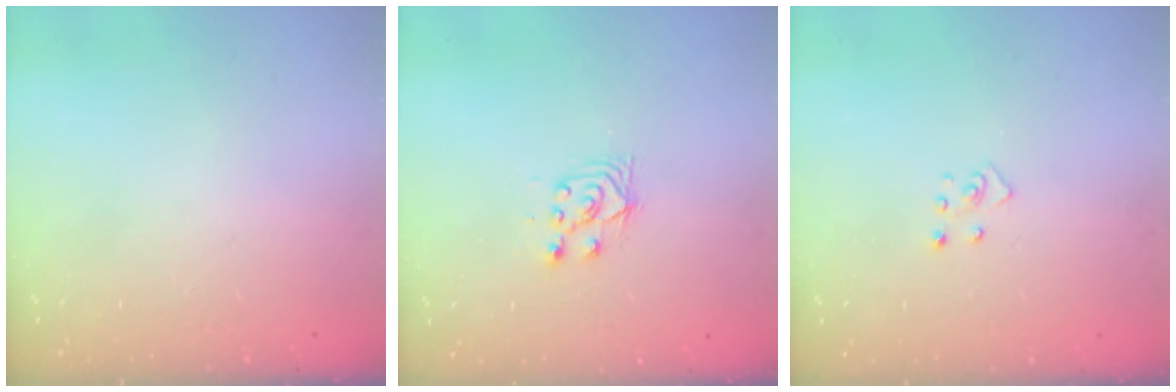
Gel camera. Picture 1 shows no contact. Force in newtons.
{"total": 4.4, "press": 4.2, "slide": 1.0}
{"total": 2.8, "press": 2.8, "slide": 0.3}